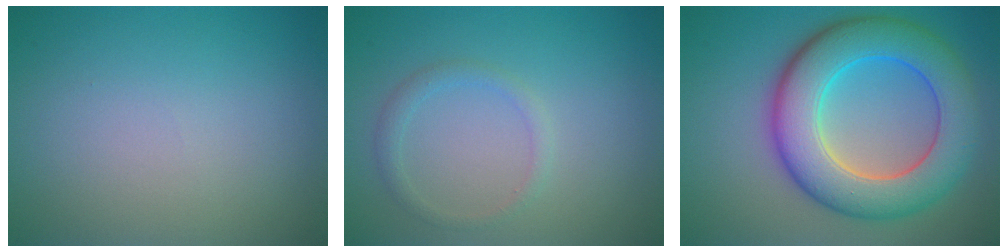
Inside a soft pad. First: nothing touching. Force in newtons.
{"total": 1.4, "press": 1.4, "slide": 0.1}
{"total": 9.7, "press": 9.7, "slide": 0.1}